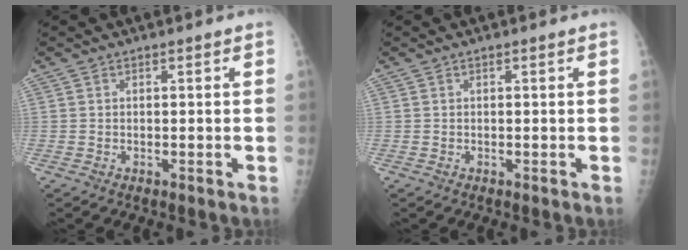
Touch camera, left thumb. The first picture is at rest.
{"total": 0.0}